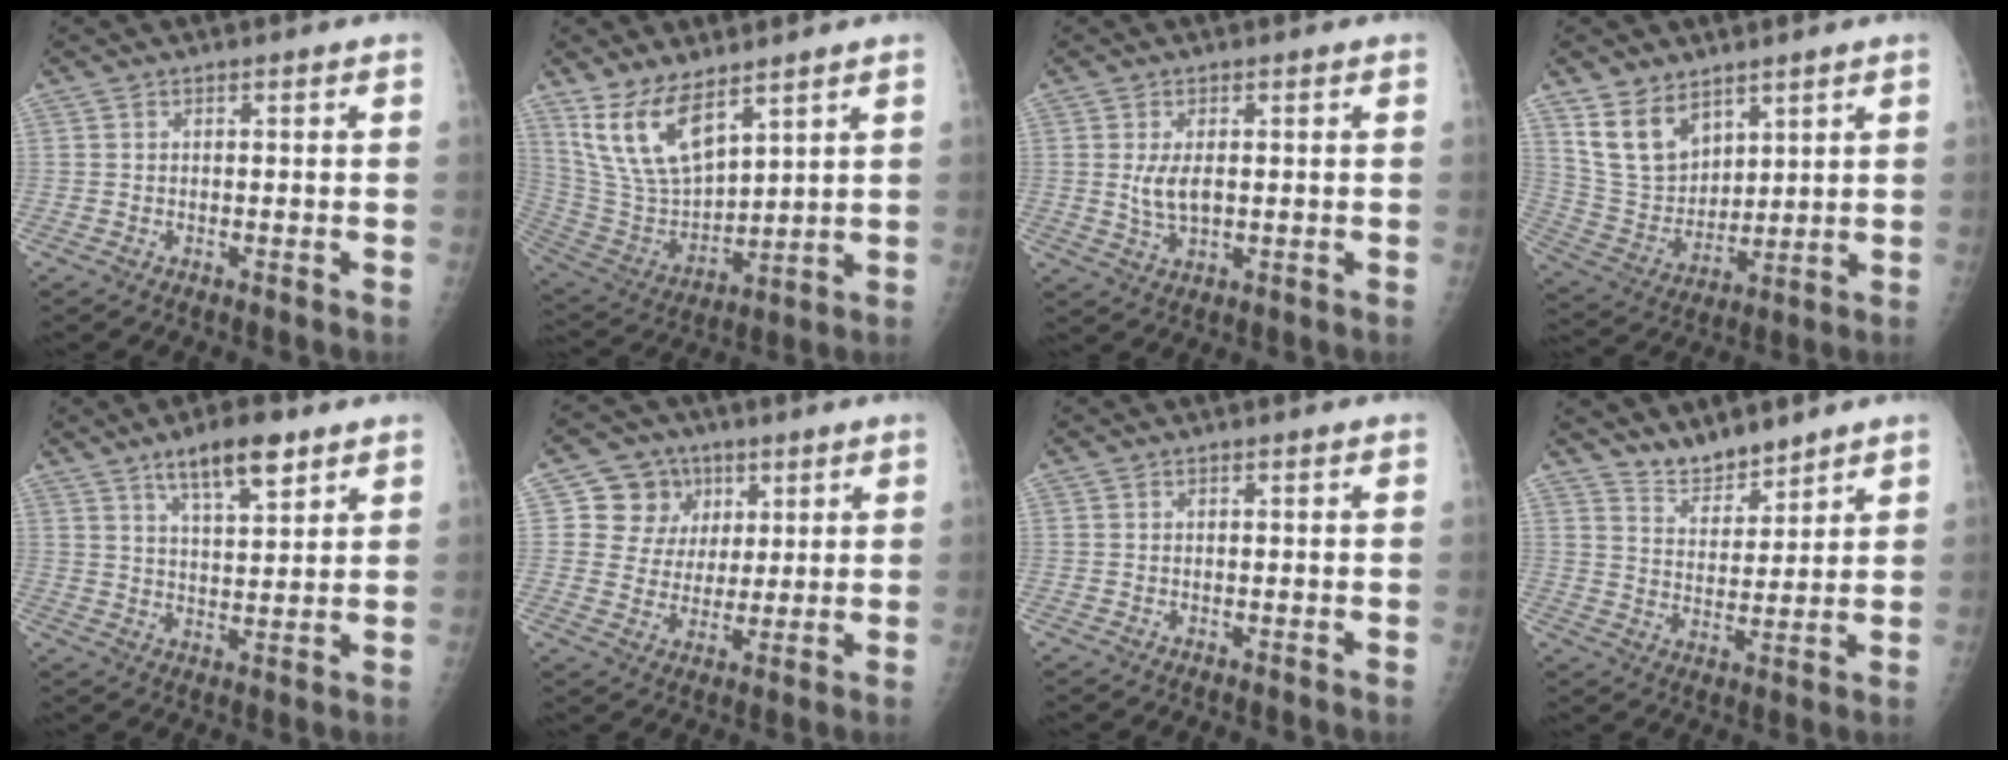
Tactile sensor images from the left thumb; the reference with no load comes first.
{"total": 13.5, "force": [8.7, 5.9, 8.5], "torque": [-0.148, -0.042, 0.194]}
{"total": 4.3, "force": [0.5, 2.3, 3.6], "torque": [-0.072, -0.010, 0.013]}
{"total": 11.4, "force": [7.2, 7.2, 5.2], "torque": [-0.072, -0.040, 0.156]}
{"total": 9.5, "force": [6.2, 3.0, 6.6], "torque": [-0.093, -0.031, 0.105]}
{"total": 9.7, "force": [3.7, 8.8, 1.9], "torque": [0.013, -0.007, 0.061]}
{"total": 0.0}
{"total": 6.5, "force": [6.1, 2.0, 1.3], "torque": [-0.006, -0.046, 0.119]}